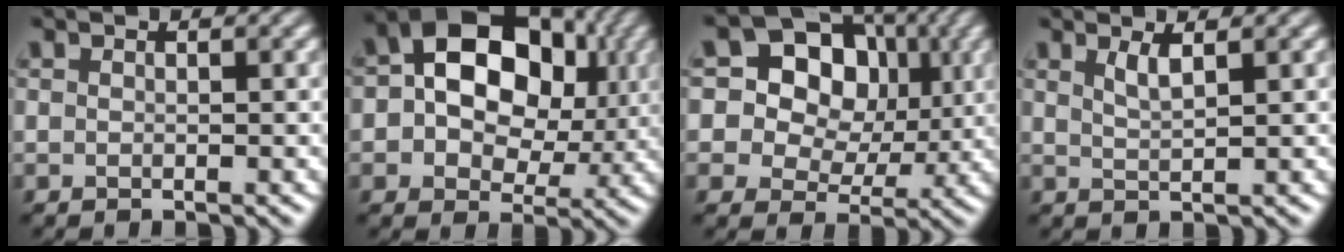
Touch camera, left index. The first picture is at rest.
{"total": 13.4, "force": [2.9, 9.4, 9.0], "torque": [-0.124, 0.039, 0.028]}
{"total": 13.4, "force": [4.3, 10.8, 6.6], "torque": [-0.125, 0.044, 0.067]}
{"total": 1.8, "force": [1.0, 0.5, 1.4], "torque": [-0.023, 0.000, 0.017]}